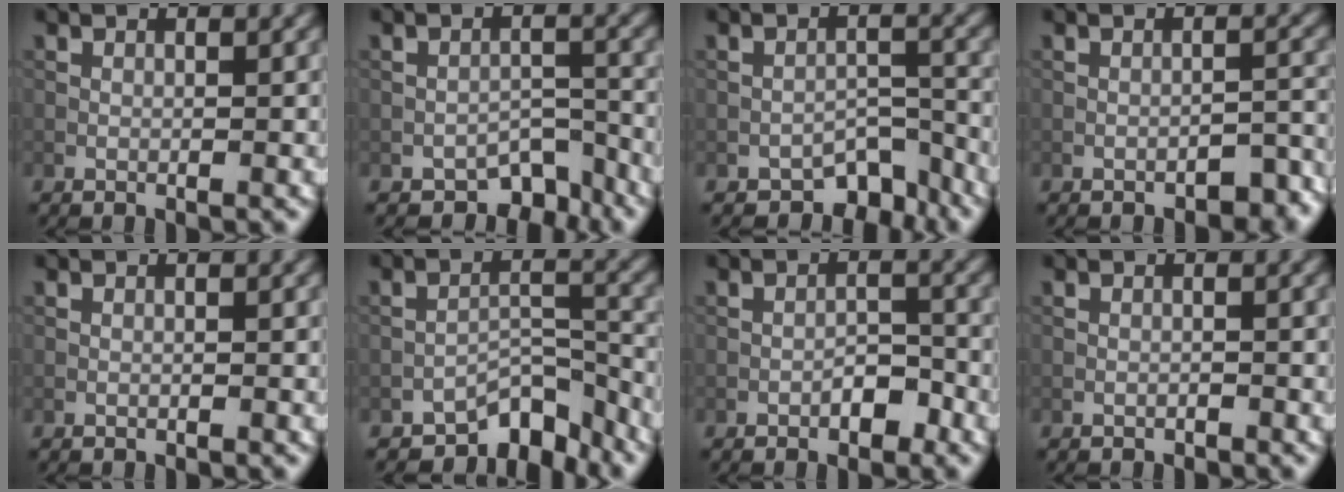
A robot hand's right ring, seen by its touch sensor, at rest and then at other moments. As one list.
[{"total": 3.7, "force": [-2.9, 1.8, 1.3], "torque": [-0.009, 0.001, -0.044]}, {"total": 4.1, "force": [-3.3, 2.0, 1.5], "torque": [-0.011, 0.001, -0.050]}, {"total": 2.2, "force": [-1.8, 0.7, 1.1], "torque": [-0.011, 0.010, -0.024]}, {"total": 0.0}, {"total": 5.5, "force": [-4.6, 2.0, 2.2], "torque": [-0.019, 0.004, -0.080]}, {"total": 2.2, "force": [-1.3, 0.9, 1.5], "torque": [-0.018, 0.008, -0.022]}, {"total": 0.5, "force": [-0.5, 0.1, 0.1], "torque": [0.001, 0.001, -0.009]}]